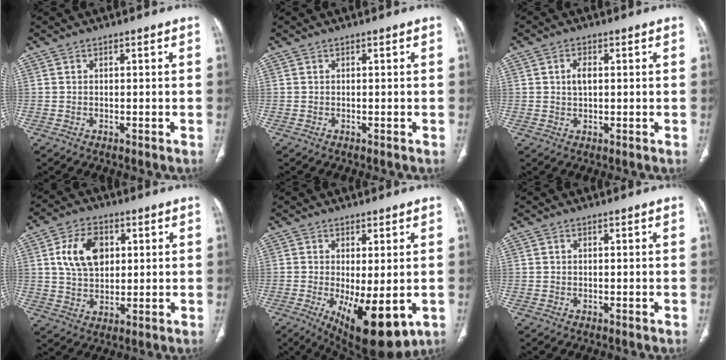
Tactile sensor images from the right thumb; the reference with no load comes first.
{"total": 0.0}
{"total": 3.0, "force": [0.5, 1.9, 2.2], "torque": [-0.039, 0.002, 0.010]}
{"total": 10.6, "force": [2.8, 7.2, 7.3], "torque": [-0.111, -0.004, 0.053]}
{"total": 12.8, "force": [-3.3, 4.9, 11.4], "torque": [-0.170, -0.024, -0.031]}
{"total": 0.0}